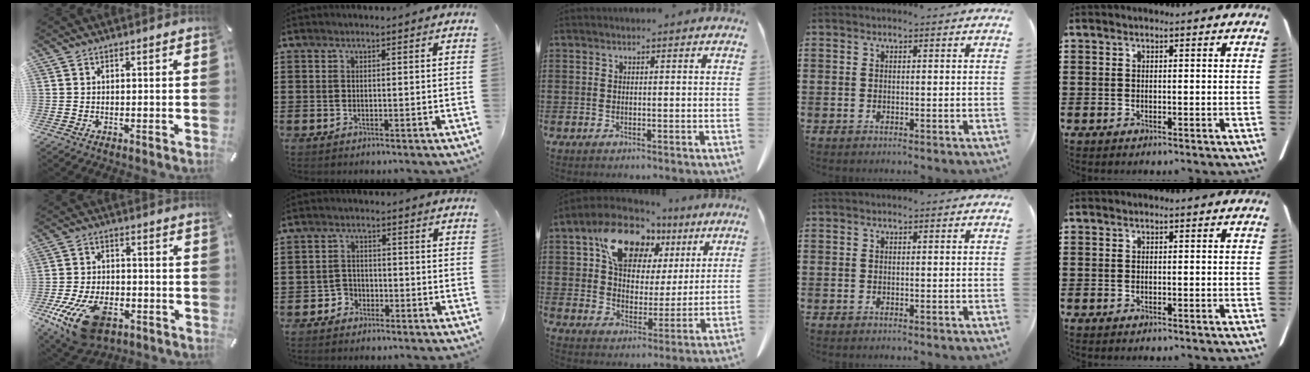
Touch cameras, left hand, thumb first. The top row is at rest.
{"thumb": {"total": 16.1, "force": [-8.0, 9.1, 10.7], "torque": [-0.205, 0.032, -0.133]}, "index": {"total": 2.4, "force": [-1.8, 1.7, 0.3], "torque": [-0.015, 0.004, -0.039]}, "middle": {"total": 13.6, "force": [7.9, 8.3, 7.3], "torque": [-0.147, -0.012, 0.146]}}